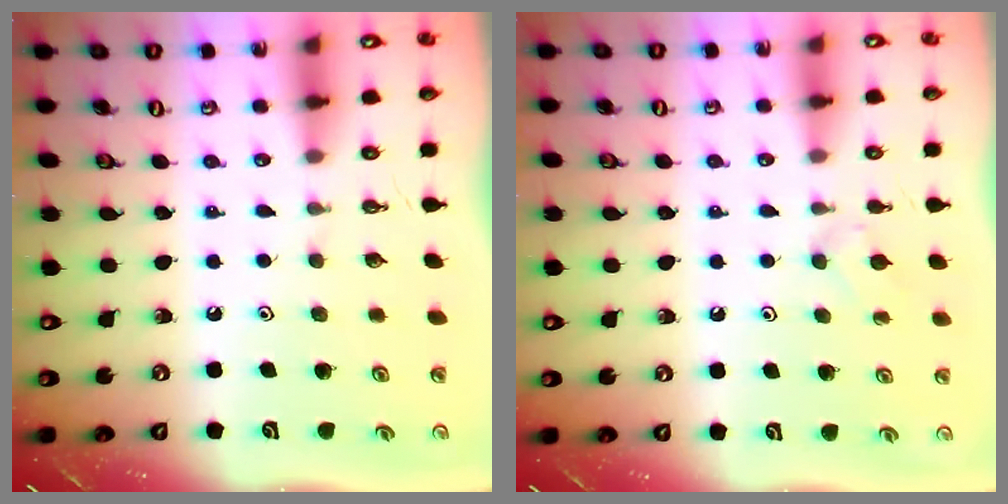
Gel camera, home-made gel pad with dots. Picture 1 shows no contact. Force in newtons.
{"total": 3.5, "press": 3.5, "slide": 0.6}